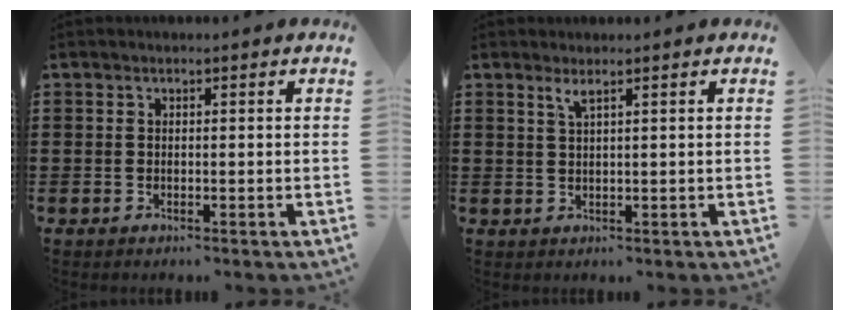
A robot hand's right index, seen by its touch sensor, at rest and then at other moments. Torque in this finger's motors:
{"motor_torque": [0.21, -0.13, 0.02, 0.04]}